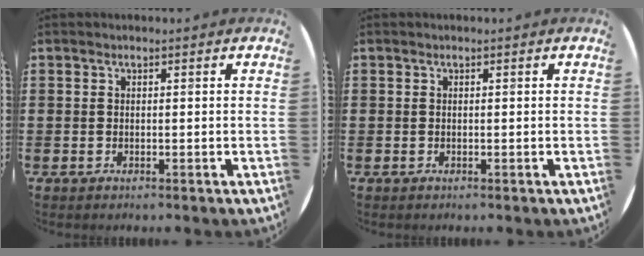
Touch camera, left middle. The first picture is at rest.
{"total": 0.0}